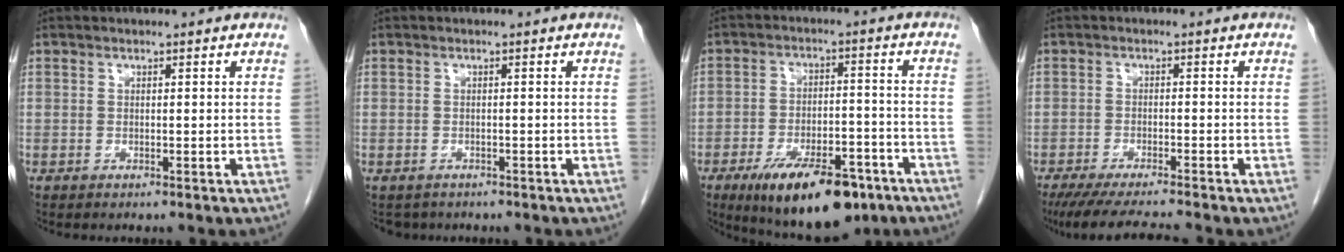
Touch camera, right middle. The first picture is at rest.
{"total": 2.7, "force": [-2.2, 1.4, 0.2], "torque": [-0.006, 0.000, -0.030]}
{"total": 15.1, "force": [-9.6, 5.6, 10.2], "torque": [-0.147, -0.003, -0.144]}
{"total": 7.5, "force": [-6.8, -0.7, 3.2], "torque": [-0.044, -0.019, -0.112]}